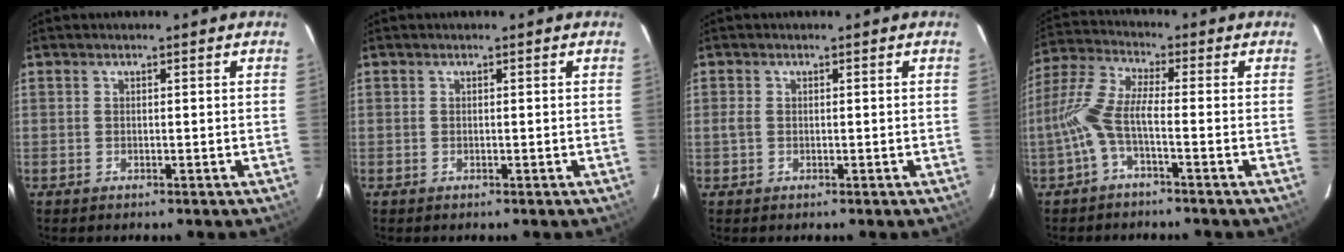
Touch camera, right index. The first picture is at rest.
{"total": 0.0}
{"total": 1.2, "force": [-0.2, 0.9, 0.7], "torque": [-0.016, 0.001, -0.006]}
{"total": 7.8, "force": [-2.6, 1.3, 7.2], "torque": [-0.177, 0.012, -0.056]}